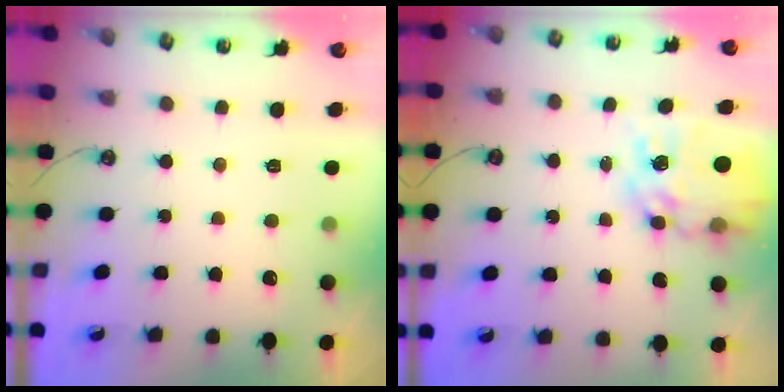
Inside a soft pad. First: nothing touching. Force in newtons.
{"total": 14.4, "press": 14.3, "slide": 1.2}